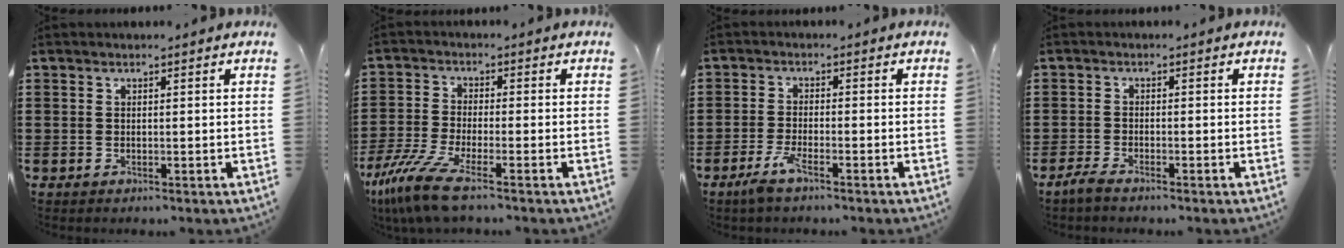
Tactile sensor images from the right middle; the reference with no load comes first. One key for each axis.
{"total": 8.2, "fx": -5.7, "fy": 1.3, "fz": 5.7, "tx": -0.137, "ty": -0.017, "tz": -0.111}
{"total": 3.6, "fx": -2.2, "fy": 0.4, "fz": 2.7, "tx": -0.066, "ty": -0.007, "tz": -0.046}
{"total": 2.0, "fx": -1.7, "fy": 0.1, "fz": 1.0, "tx": -0.025, "ty": -0.001, "tz": -0.035}